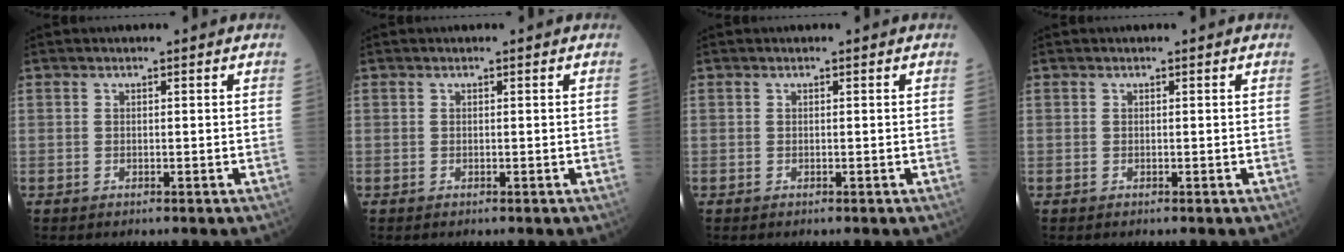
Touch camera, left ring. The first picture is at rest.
{"total": 0.0}
{"total": 0.0}
{"total": 0.0}